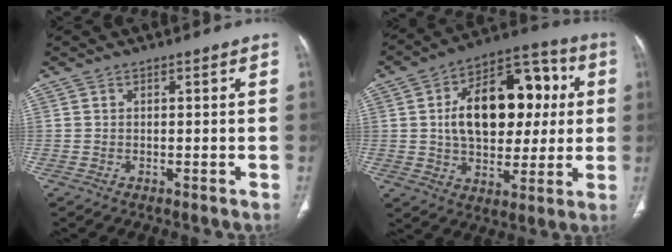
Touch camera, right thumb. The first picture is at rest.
{"total": 21.5, "force": [3.2, 13.3, 16.6], "torque": [-0.218, 0.025, 0.051]}